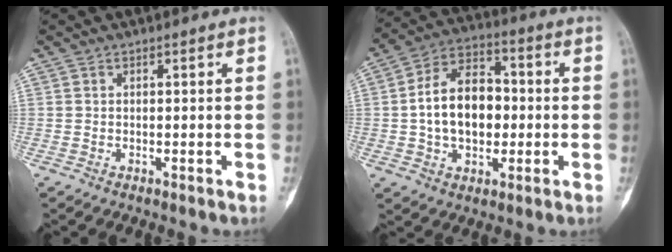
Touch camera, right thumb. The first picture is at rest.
{"total": 14.4, "force": [-0.4, 9.6, 10.8], "torque": [-0.160, 0.029, -0.011]}